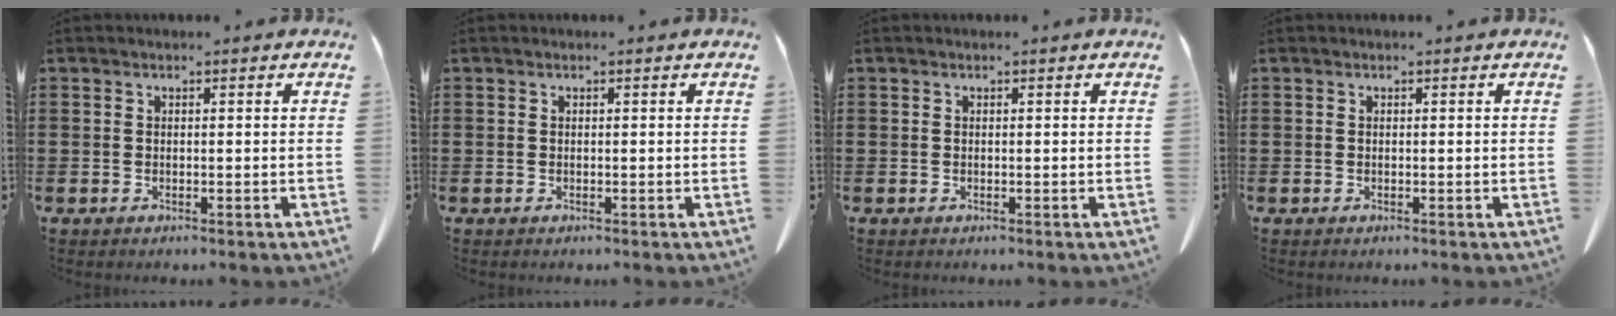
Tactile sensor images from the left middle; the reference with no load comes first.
{"total": 0.0}
{"total": 0.0}
{"total": 0.0}